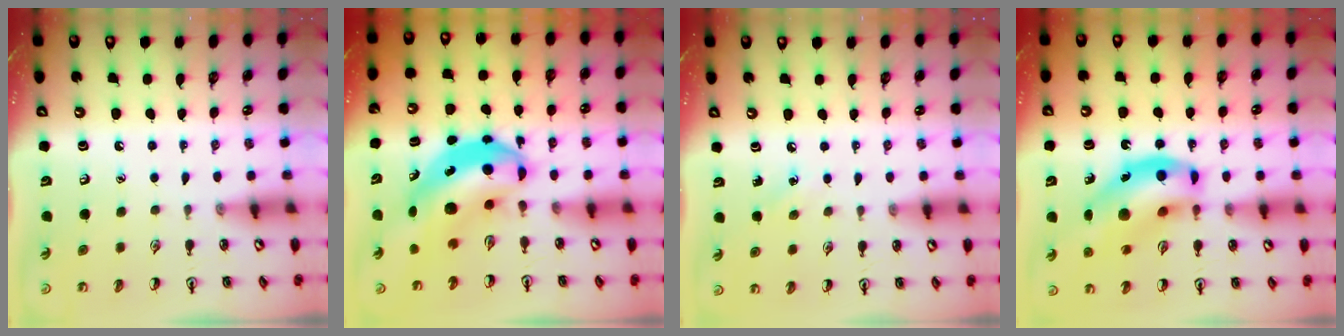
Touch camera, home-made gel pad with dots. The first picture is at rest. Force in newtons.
{"total": 8.7, "press": 8.3, "slide": 2.3}
{"total": 4.4, "press": 4.1, "slide": 1.5}
{"total": 17.3, "press": 16.7, "slide": 4.8}